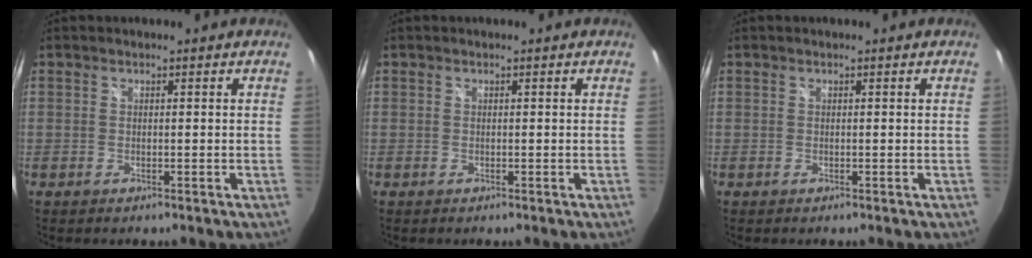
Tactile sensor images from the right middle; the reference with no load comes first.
{"total": 0.0}
{"total": 0.0}